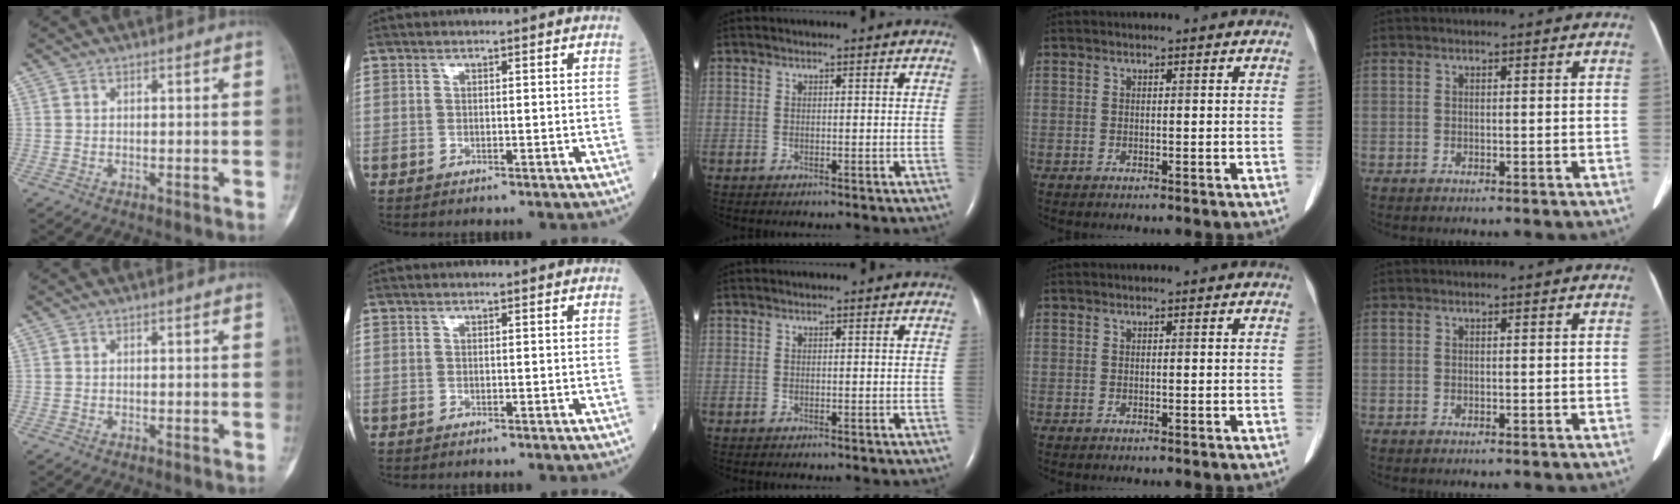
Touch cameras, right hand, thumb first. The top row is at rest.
{}